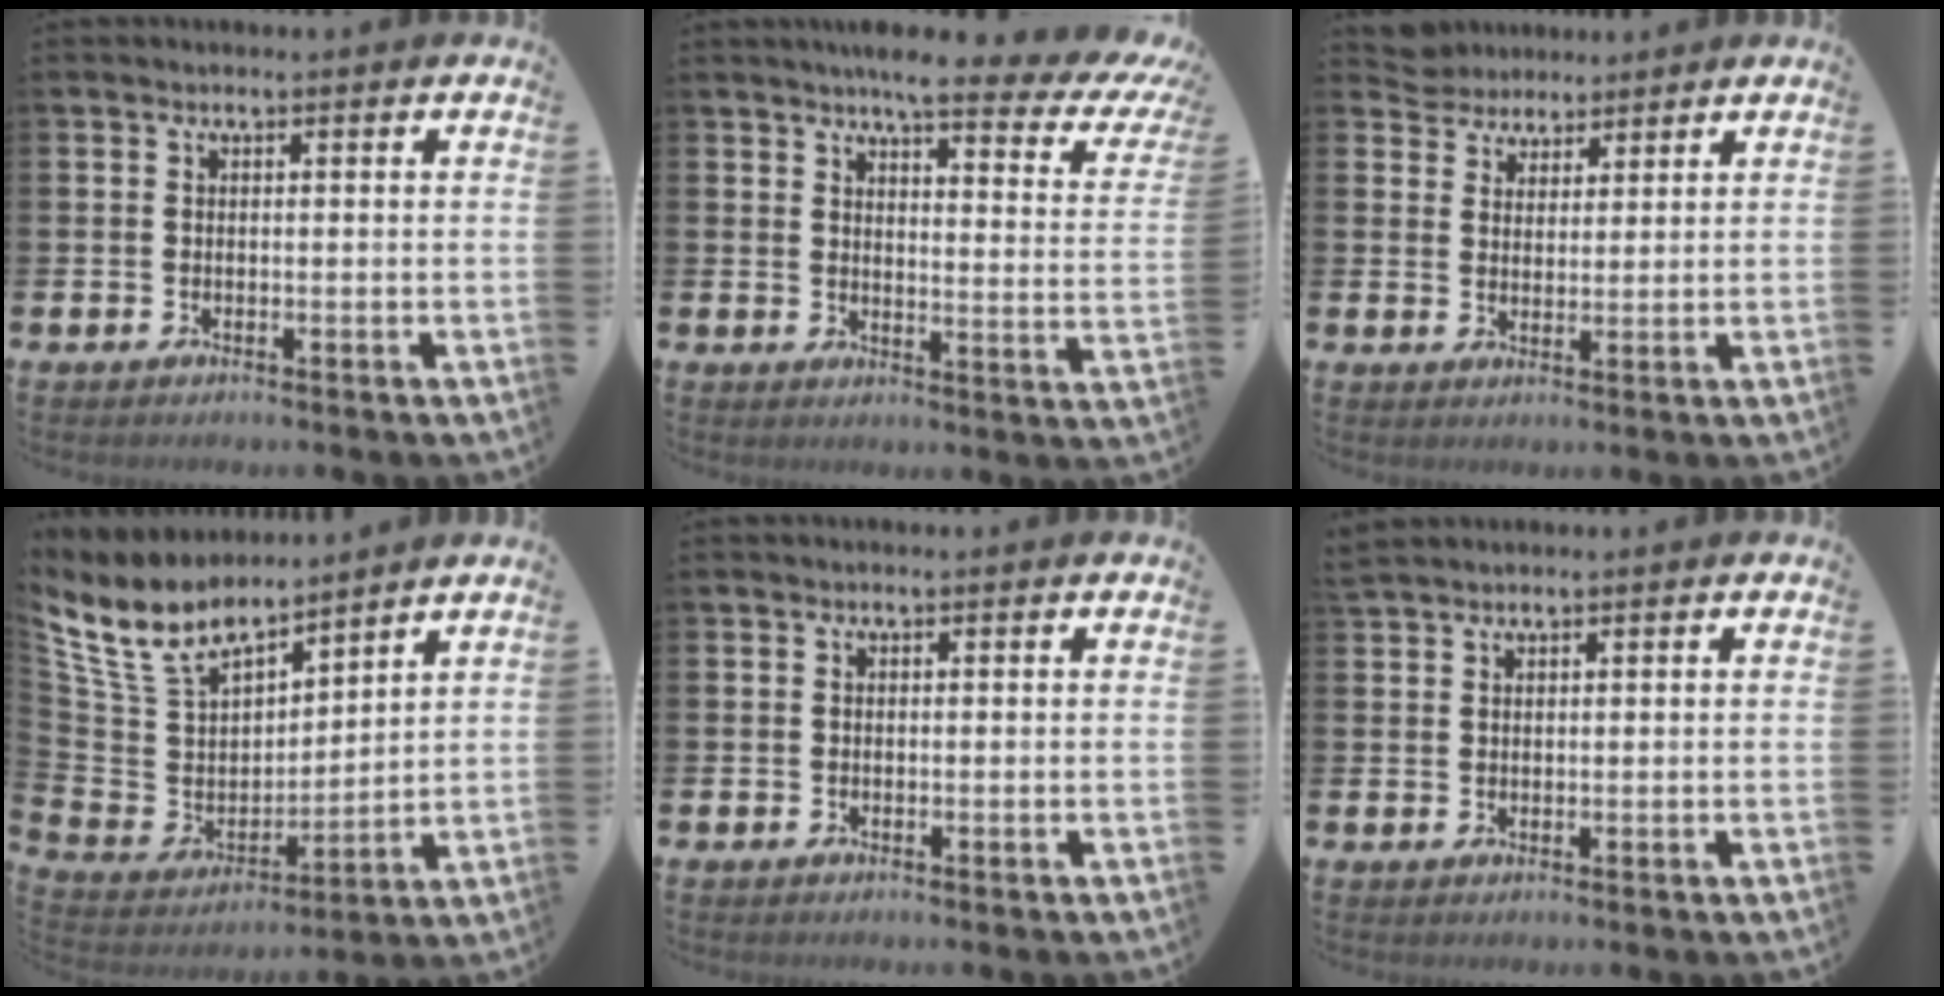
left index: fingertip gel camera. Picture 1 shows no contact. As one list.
[{"total": 6.0, "force": [5.1, 1.0, 2.9], "torque": [-0.046, -0.042, 0.078]}, {"total": 4.0, "force": [3.6, 1.5, -1.0], "torque": [-0.004, -0.014, 0.068]}, {"total": 9.2, "force": [7.8, 4.2, 2.6], "torque": [-0.103, -0.053, 0.143]}, {"total": 0.0}, {"total": 1.3, "force": [1.3, 0.3, 0.0], "torque": [0.001, 0.002, 0.024]}]